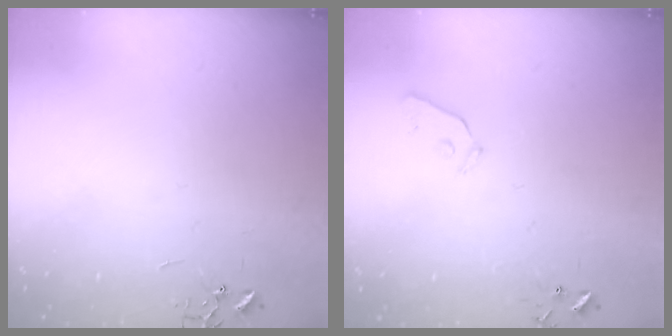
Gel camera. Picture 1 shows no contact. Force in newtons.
{"total": 4.0, "press": 4.0, "slide": 0.5}